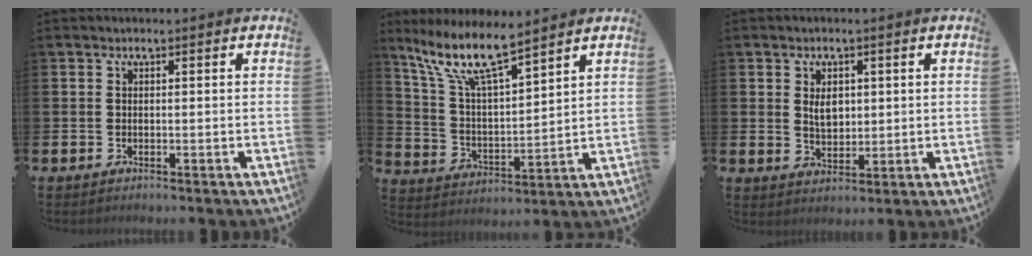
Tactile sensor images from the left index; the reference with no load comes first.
{"total": 10.0, "force": [8.1, 1.8, 5.5], "torque": [-0.142, -0.034, 0.142]}
{"total": 3.2, "force": [1.2, 2.1, 2.0], "torque": [-0.028, 0.003, 0.016]}